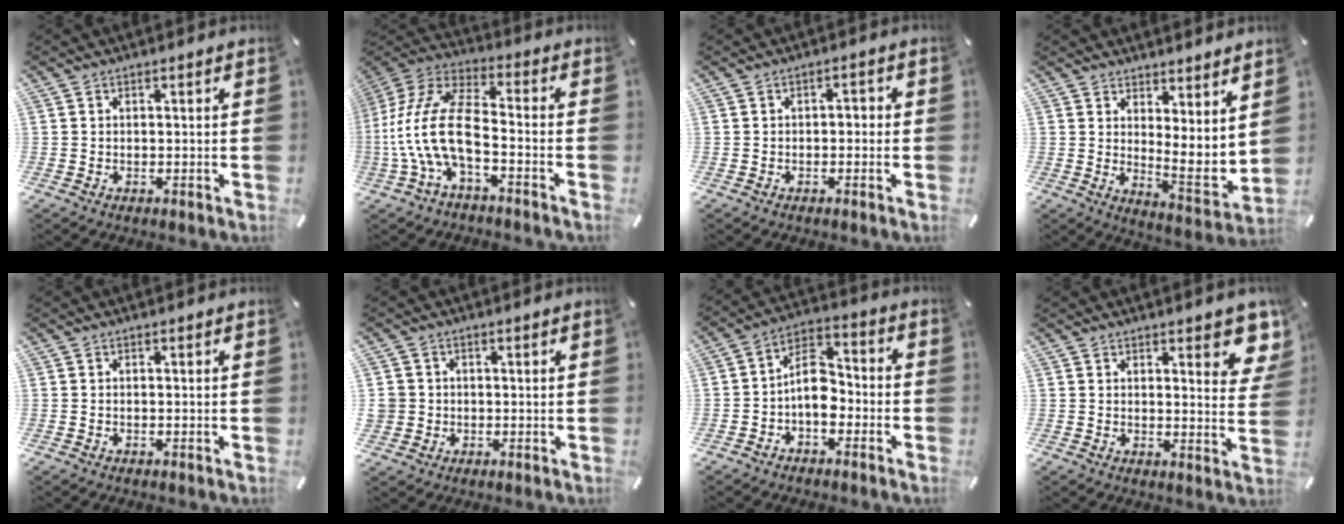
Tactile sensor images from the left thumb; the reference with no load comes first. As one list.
[{"total": 15.1, "force": [-4.3, 7.3, 12.5], "torque": [-0.275, 0.007, -0.078]}, {"total": 1.9, "force": [-1.1, 1.1, 1.1], "torque": [-0.022, 0.010, -0.025]}, {"total": 5.8, "force": [4.4, 1.9, 3.3], "torque": [-0.035, -0.059, 0.080]}, {"total": 0.0}, {"total": 4.0, "force": [0.3, 4.0, 0.2], "torque": [-0.010, 0.004, 0.005]}, {"total": 9.4, "force": [-2.7, 6.3, 6.4], "torque": [-0.118, 0.015, -0.047]}, {"total": 7.5, "force": [5.4, 2.4, 4.5], "torque": [-0.046, -0.044, 0.088]}]